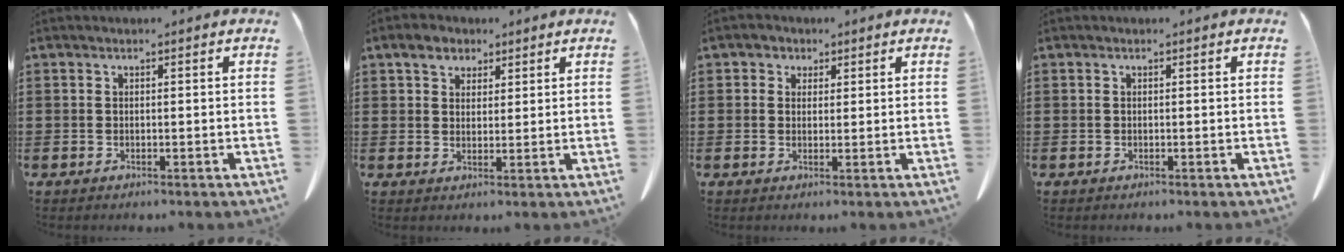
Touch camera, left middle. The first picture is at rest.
{"total": 4.0, "force": [2.8, 2.4, 1.5], "torque": [-0.034, 0.007, 0.051]}
{"total": 1.8, "force": [1.2, 1.3, 0.1], "torque": [-0.010, 0.007, 0.022]}
{"total": 0.0}